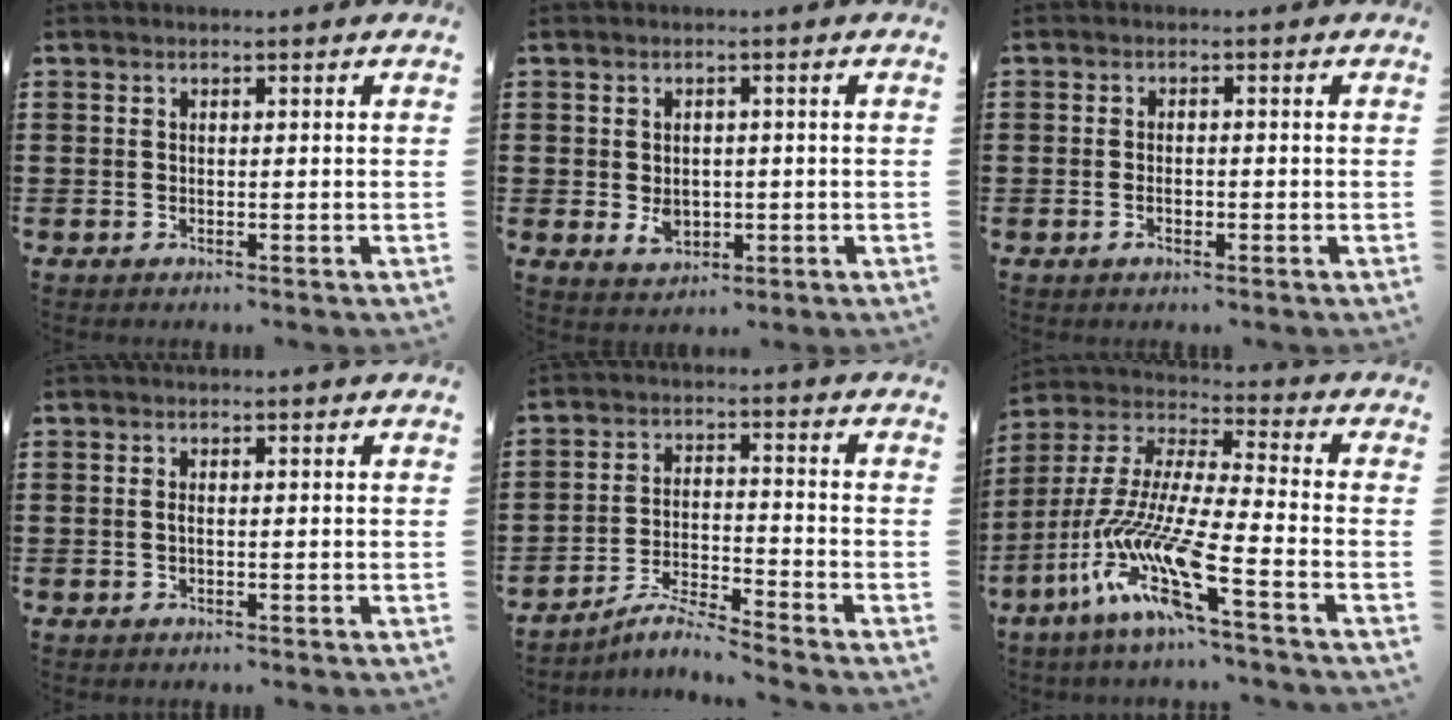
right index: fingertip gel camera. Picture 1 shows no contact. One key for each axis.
{"total": 3.1, "fx": -0.4, "fy": 2.2, "fz": 2.1, "tx": -0.037, "ty": -0.003, "tz": -0.009}
{"total": 1.7, "fx": -0.6, "fy": 0.7, "fz": 1.4, "tx": -0.027, "ty": 0.001, "tz": -0.010}
{"total": 0.8, "fx": -0.2, "fy": 0.0, "fz": 0.7, "tx": -0.017, "ty": -0.007, "tz": -0.001}
{"total": 5.2, "fx": -4.9, "fy": -0.1, "fz": 1.8, "tx": -0.048, "ty": -0.007, "tz": -0.096}
{"total": 13.5, "fx": -8.8, "fy": 1.4, "fz": 10.2, "tx": -0.233, "ty": -0.021, "tz": -0.180}